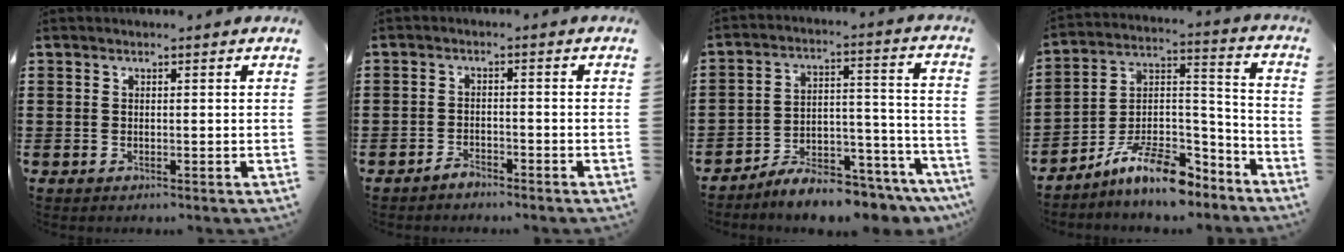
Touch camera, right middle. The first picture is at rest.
{"total": 2.1, "force": [-2.0, 0.5, 0.4], "torque": [-0.012, 0.003, -0.041]}
{"total": 6.7, "force": [-6.4, 1.0, 1.7], "torque": [-0.027, 0.015, -0.123]}
{"total": 10.6, "force": [-8.8, 2.5, 5.5], "torque": [-0.105, 0.019, -0.173]}